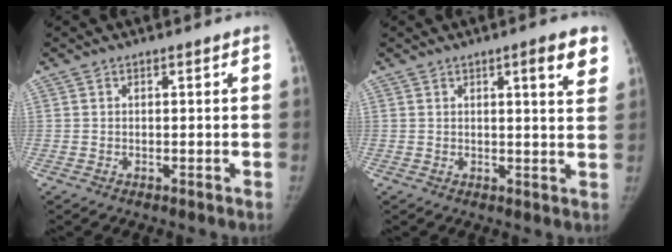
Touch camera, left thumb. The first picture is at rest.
{"total": 6.0, "force": [3.3, 1.1, 4.8], "torque": [-0.051, -0.014, 0.041]}